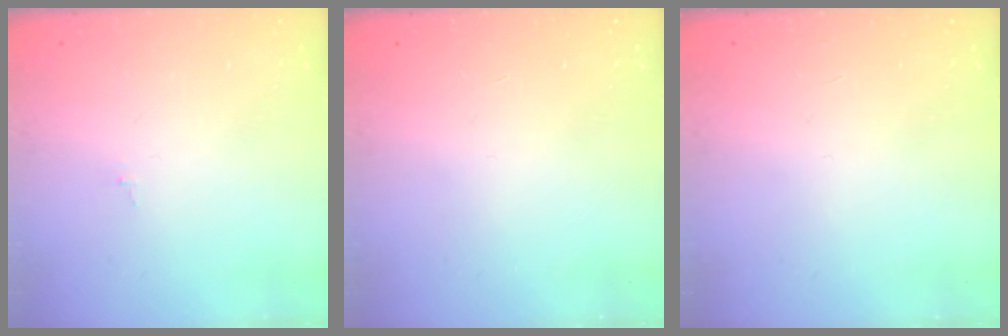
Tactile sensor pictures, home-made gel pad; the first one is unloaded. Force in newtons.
{"total": 0.0}
{"total": 0.0}